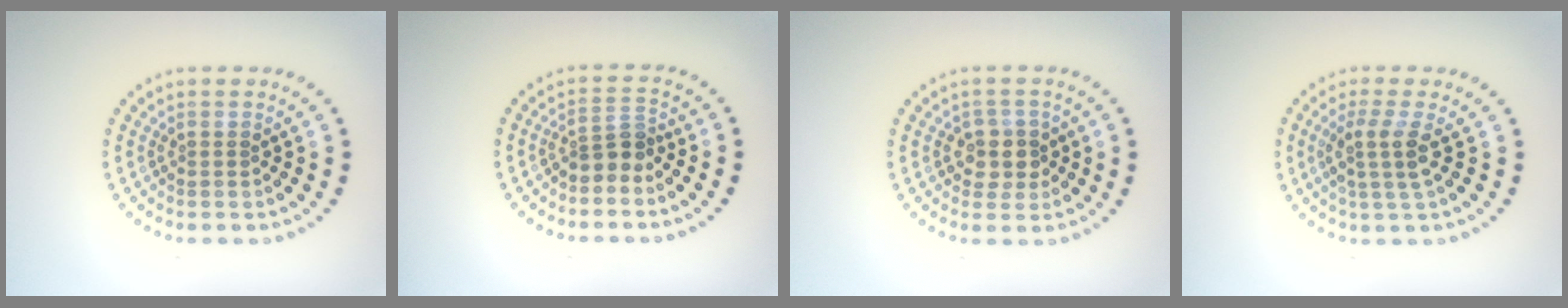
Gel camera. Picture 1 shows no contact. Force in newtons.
{"total": 2.4, "press": 1.8, "slide": 1.6}
{"total": 2.6, "press": 2.3, "slide": 1.1}
{"total": 2.7, "press": 2.2, "slide": 1.7}